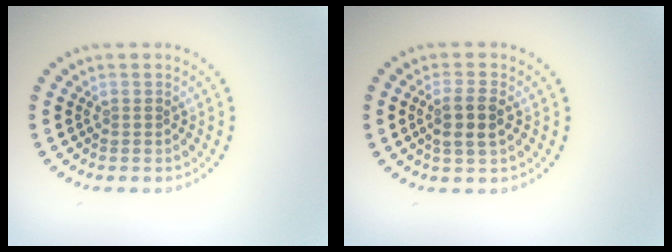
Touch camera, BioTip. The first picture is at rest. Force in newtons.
{"total": 2.8, "press": 2.6, "slide": 1.1}